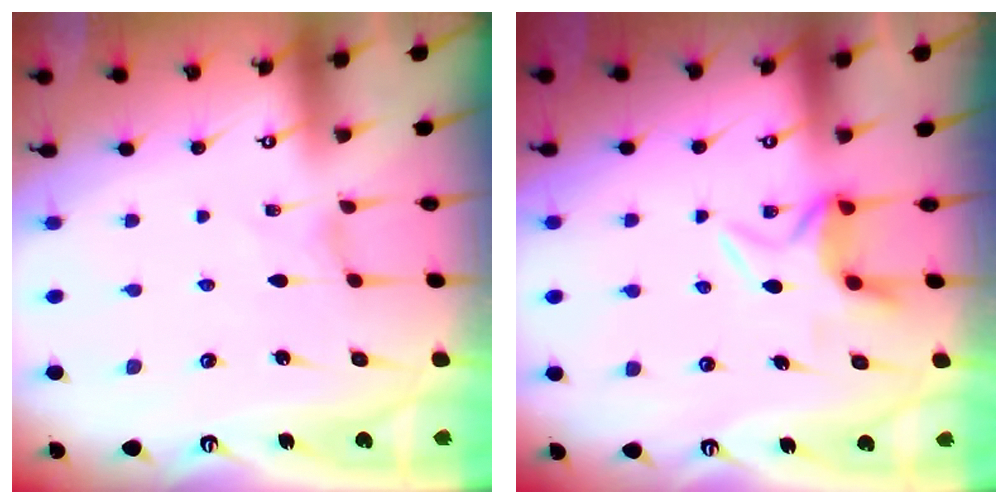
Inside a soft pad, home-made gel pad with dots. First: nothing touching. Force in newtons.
{"total": 6.0, "press": 5.9, "slide": 1.4}